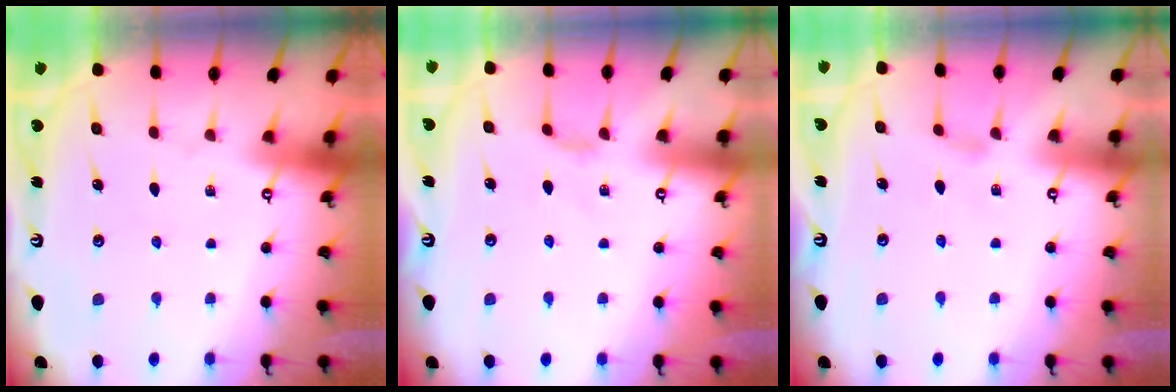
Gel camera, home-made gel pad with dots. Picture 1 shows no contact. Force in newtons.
{"total": 1.4, "press": 1.3, "slide": 0.5}
{"total": 1.8, "press": 1.8, "slide": 0.4}